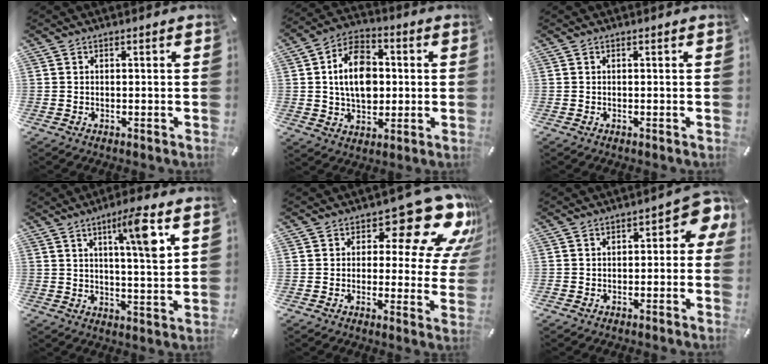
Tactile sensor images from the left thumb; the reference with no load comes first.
{"total": 13.3, "force": [0.8, 9.8, 8.9], "torque": [-0.158, 0.014, 0.015]}
{"total": 0.0}
{"total": 9.6, "force": [4.5, 0.7, 8.4], "torque": [-0.133, -0.017, 0.065]}
{"total": 17.4, "force": [9.7, 8.4, 11.7], "torque": [-0.147, -0.067, 0.160]}
{"total": 5.3, "force": [0.1, 3.3, 4.1], "torque": [-0.048, -0.004, -0.008]}